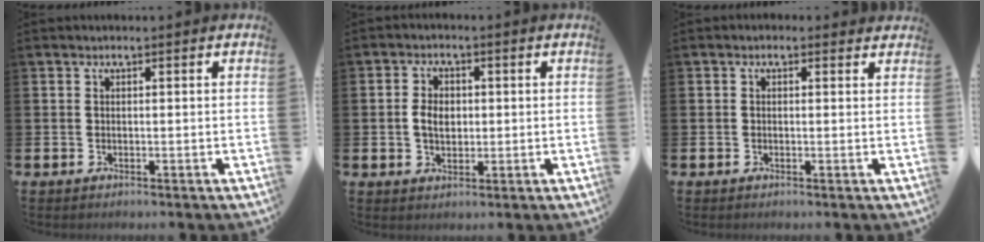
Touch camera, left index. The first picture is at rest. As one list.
[{"total": 3.6, "force": [0.2, 2.6, 2.5], "torque": [-0.031, 0.004, -0.003]}, {"total": 0.6, "force": [0.1, 0.5, 0.3], "torque": [-0.003, 0.004, -0.001]}]